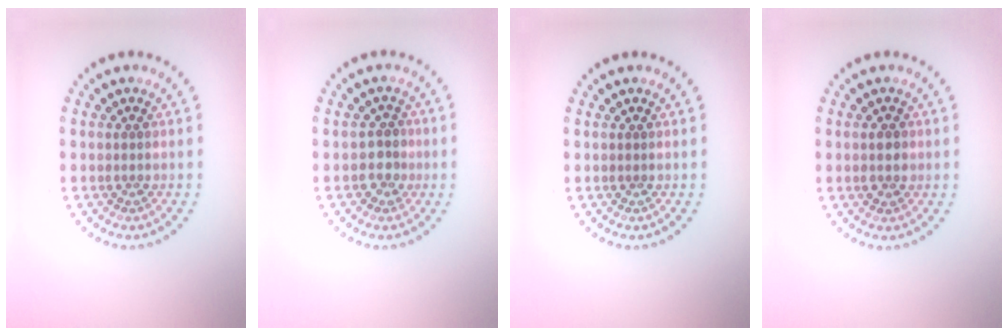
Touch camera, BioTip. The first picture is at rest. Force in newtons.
{"total": 1.7, "press": 1.5, "slide": 0.8}
{"total": 0.0}
{"total": 1.5, "press": 1.4, "slide": 0.5}